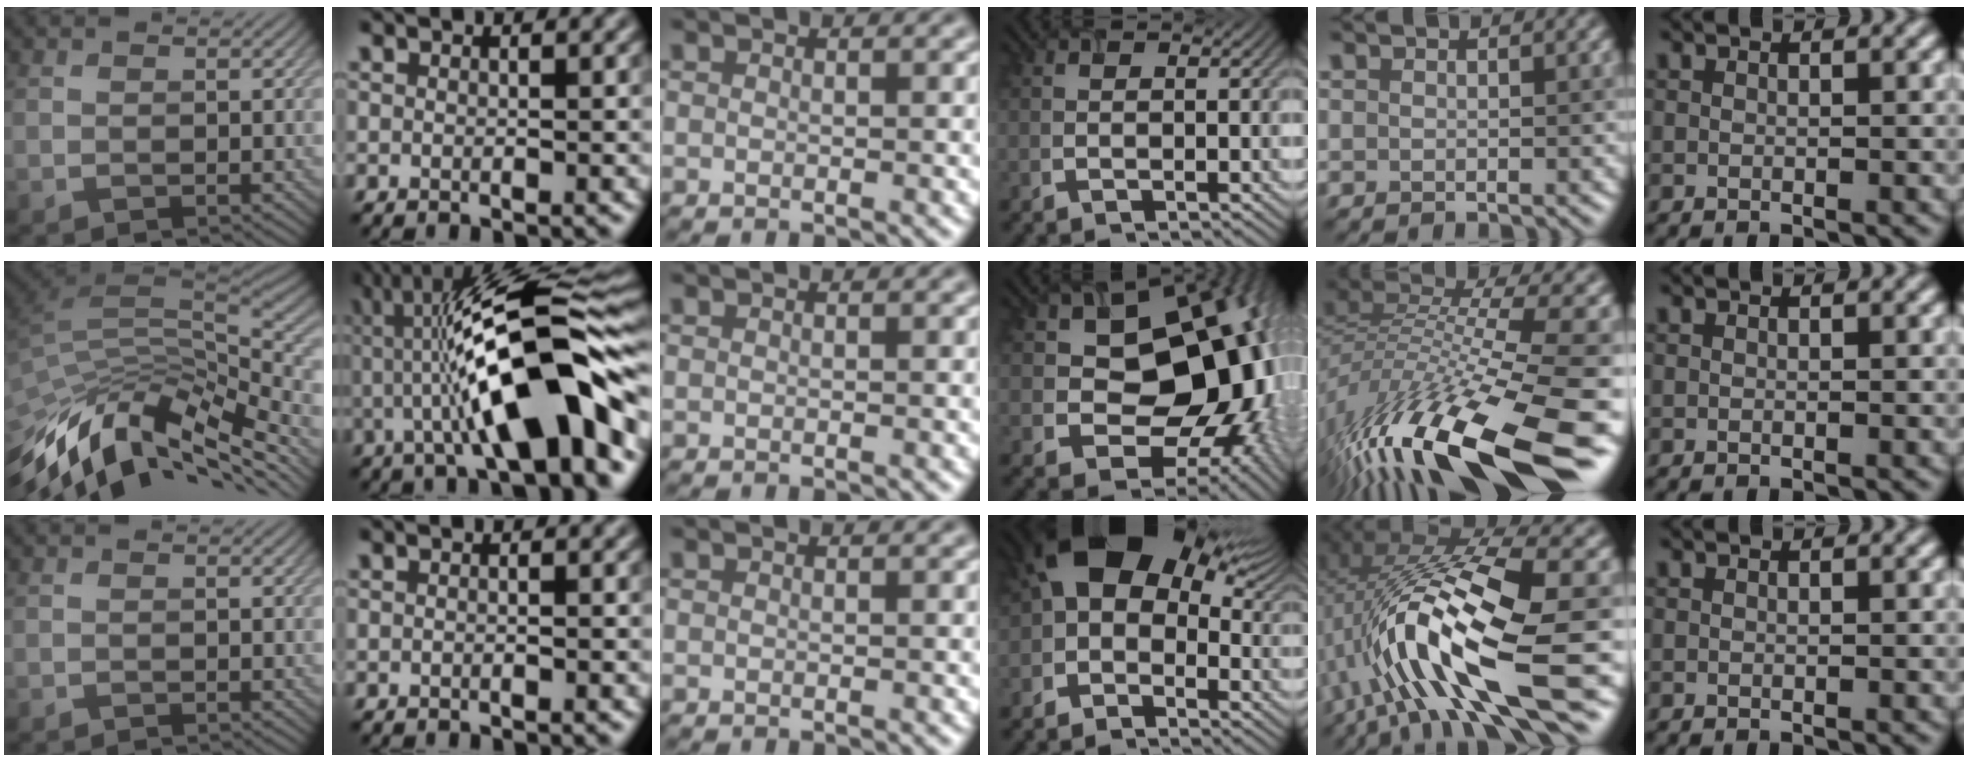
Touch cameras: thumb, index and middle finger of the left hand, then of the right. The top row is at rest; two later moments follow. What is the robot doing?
{"motion": "open", "object": "airpods case & airpods"}